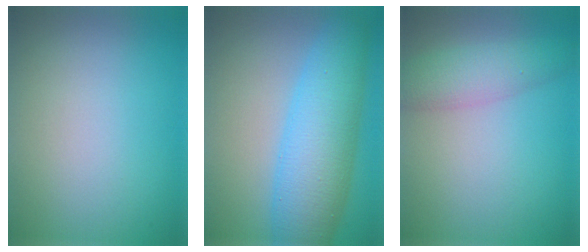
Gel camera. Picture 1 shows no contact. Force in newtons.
{"total": 8.2, "press": 8.2, "slide": 0.2}
{"total": 3.8, "press": 3.8, "slide": 0.1}